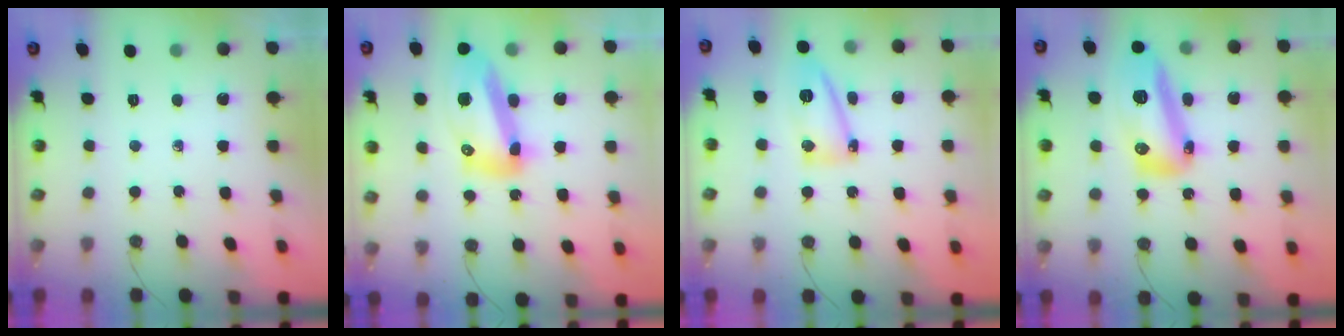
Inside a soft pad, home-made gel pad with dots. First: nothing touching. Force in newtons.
{"total": 16.0, "press": 15.9, "slide": 1.8}
{"total": 9.7, "press": 9.6, "slide": 0.7}
{"total": 26.2, "press": 20.4, "slide": 16.5}